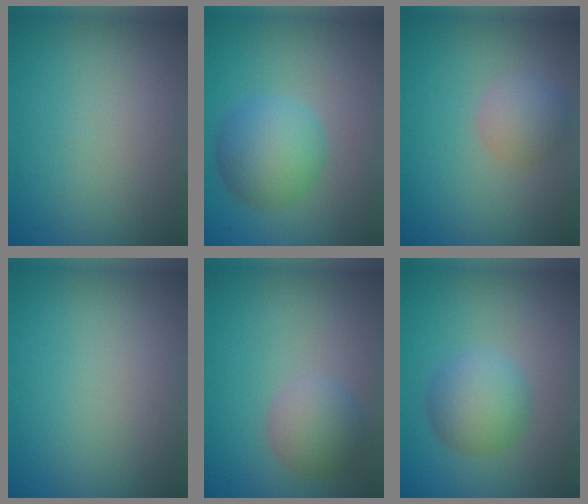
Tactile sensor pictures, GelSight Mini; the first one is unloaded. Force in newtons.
{"total": 5.3, "press": 5.3, "slide": 0.0}
{"total": 2.7, "press": 2.7, "slide": 0.2}
{"total": 0.0}
{"total": 3.5, "press": 3.5, "slide": 0.1}
{"total": 4.1, "press": 4.1, "slide": 0.1}